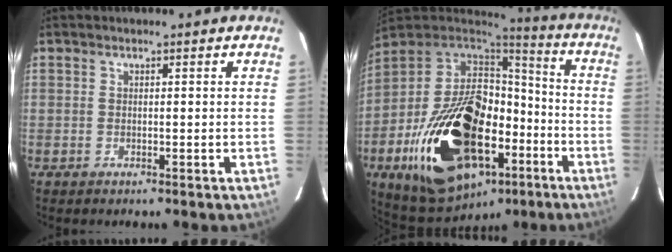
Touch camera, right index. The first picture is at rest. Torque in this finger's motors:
{"motor_torque": [2.14, 0.00, 0.89, 0.21]}